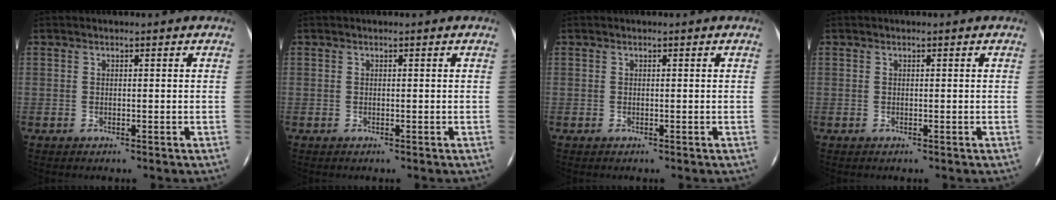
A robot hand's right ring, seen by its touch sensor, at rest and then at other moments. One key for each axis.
{"total": 0.0}
{"total": 0.0}
{"total": 0.0}